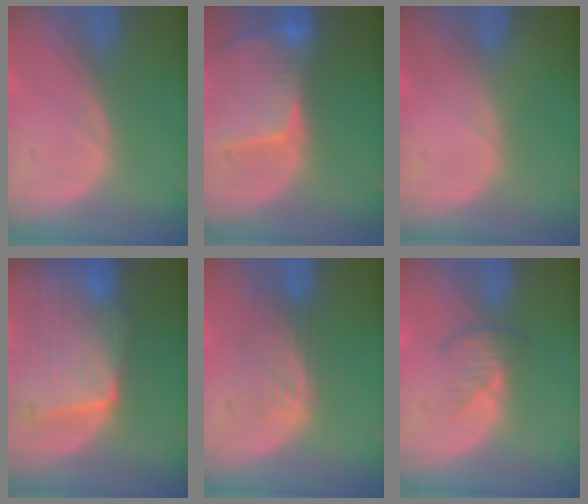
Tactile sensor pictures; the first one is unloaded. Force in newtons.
{"total": 8.6, "press": 7.7, "slide": 3.8}
{"total": 0.0}
{"total": 10.1, "press": 9.0, "slide": 4.5}
{"total": 4.4, "press": 3.7, "slide": 2.3}
{"total": 2.8, "press": 2.7, "slide": 0.8}